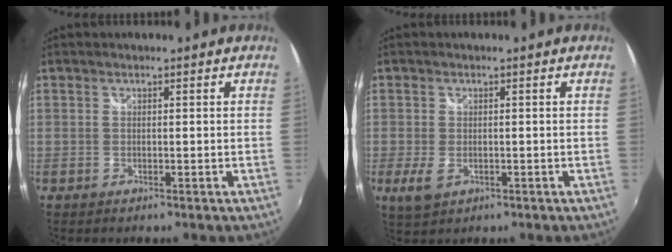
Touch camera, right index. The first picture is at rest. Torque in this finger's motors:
{"motor_torque": [0.40, -0.25, 0.24, 0.05]}